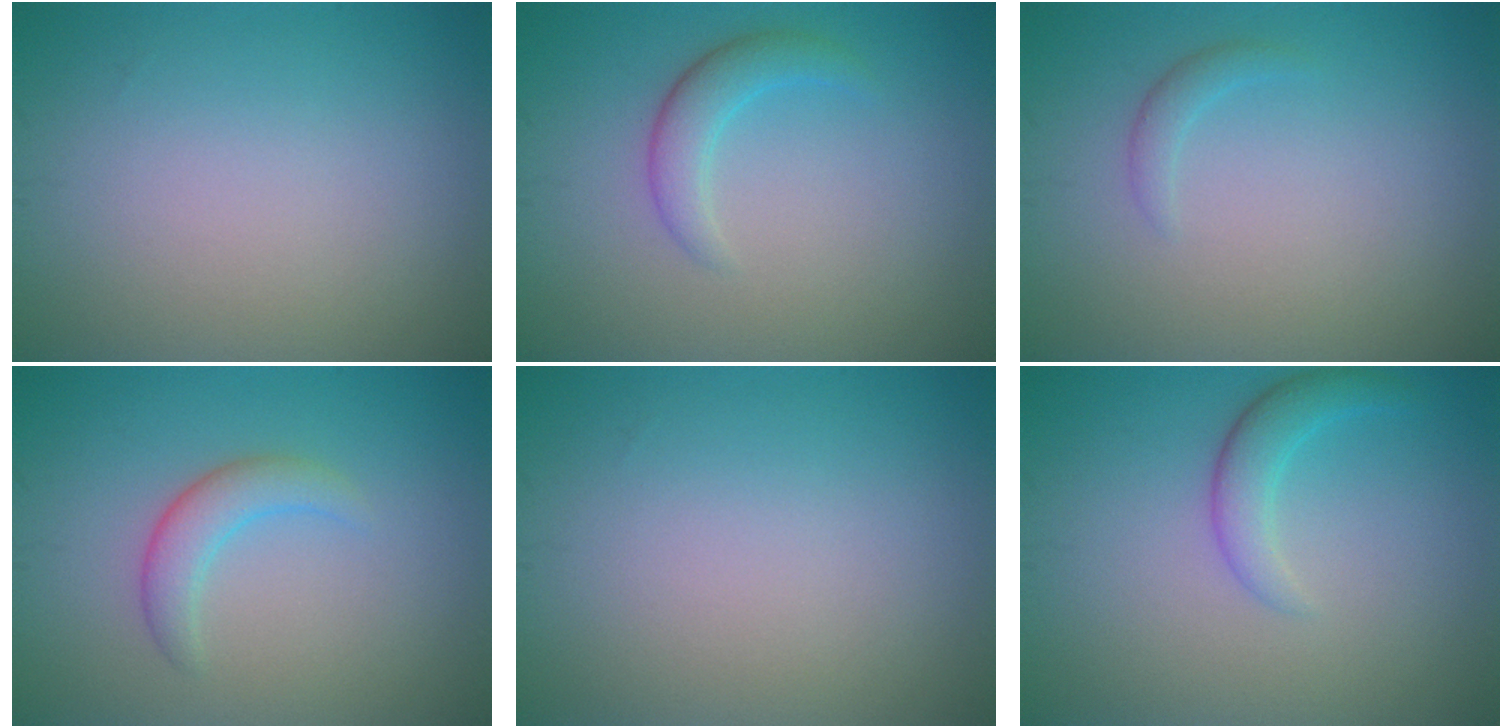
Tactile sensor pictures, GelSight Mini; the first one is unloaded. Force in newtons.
{"total": 2.4, "press": 2.4, "slide": 0.1}
{"total": 1.0, "press": 1.0, "slide": 0.0}
{"total": 2.4, "press": 2.4, "slide": 0.1}
{"total": 0.0}
{"total": 2.4, "press": 2.4, "slide": 0.1}